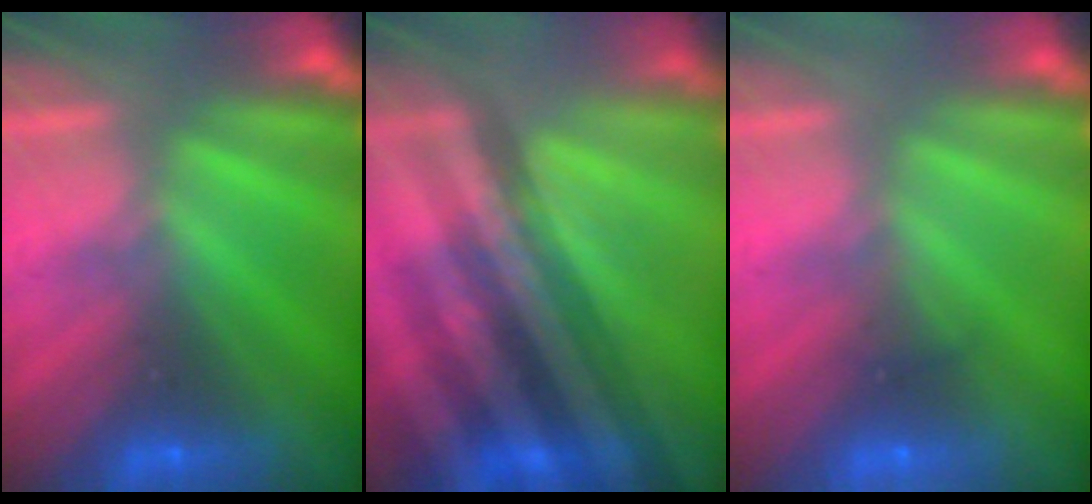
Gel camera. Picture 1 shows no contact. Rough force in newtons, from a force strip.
{"total": 3.3}
{"total": 2.0}